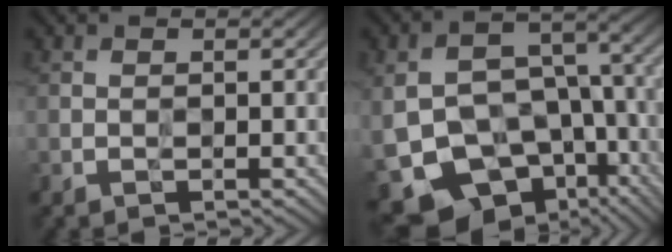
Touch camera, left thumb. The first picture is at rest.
{"total": 14.9, "force": [-5.1, 10.2, 9.6], "torque": [-0.203, -0.033, -0.072]}